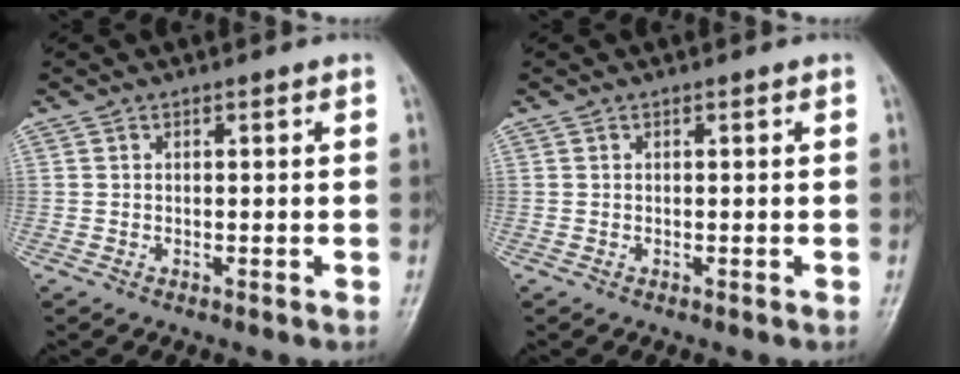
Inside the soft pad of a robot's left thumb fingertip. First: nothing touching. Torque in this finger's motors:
{"motor_torque": [0.00, 0.00, -0.02, 0.02, 0.00]}